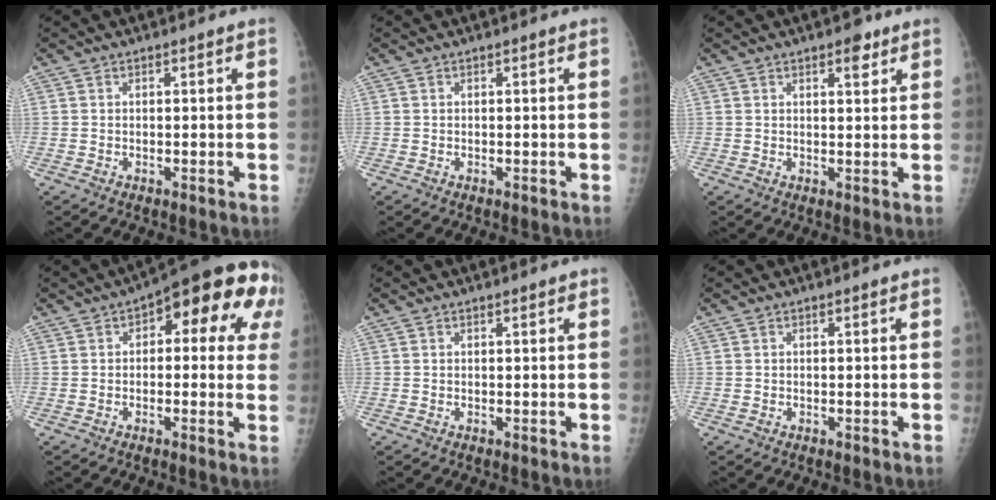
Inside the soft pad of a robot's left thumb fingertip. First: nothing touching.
{"total": 0.0}
{"total": 3.4, "force": [2.1, 1.5, 2.3], "torque": [-0.019, -0.009, 0.027]}
{"total": 16.6, "force": [5.3, 7.6, 13.8], "torque": [-0.120, 0.019, 0.048]}
{"total": 0.5, "force": [0.4, 0.2, 0.4], "torque": [-0.005, -0.001, 0.004]}
{"total": 0.0}